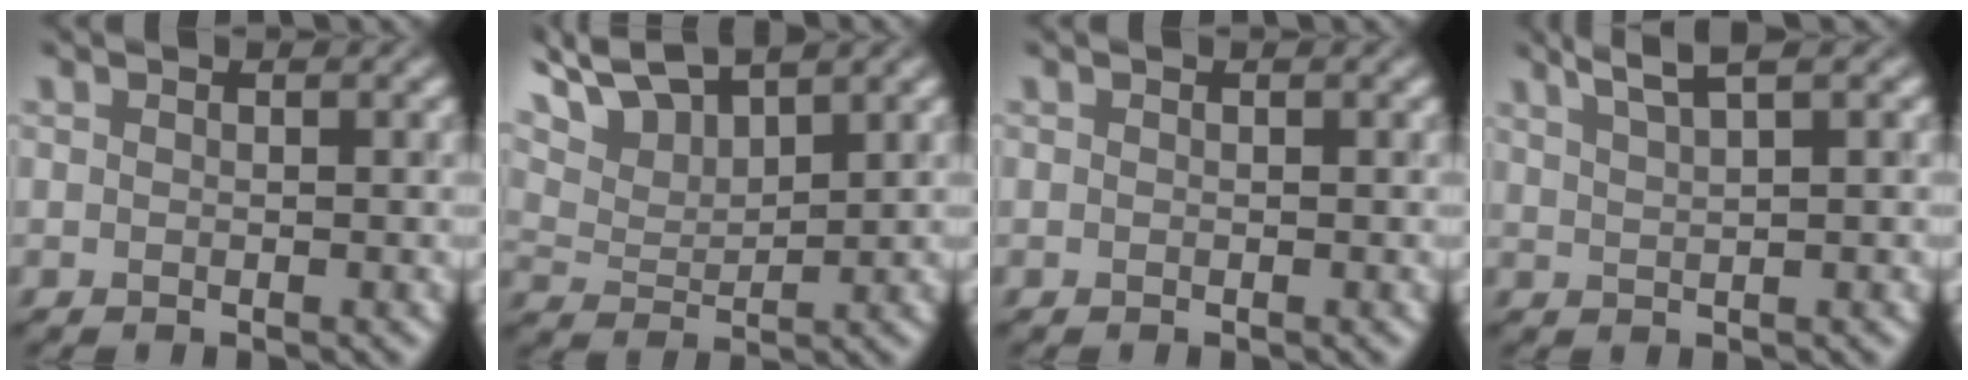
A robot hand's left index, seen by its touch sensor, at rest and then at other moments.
{"total": 6.8, "force": [5.9, 1.4, 3.0], "torque": [-0.075, 0.019, 0.099]}
{"total": 0.0}
{"total": 2.8, "force": [2.2, 0.1, 1.7], "torque": [-0.020, 0.012, 0.038]}